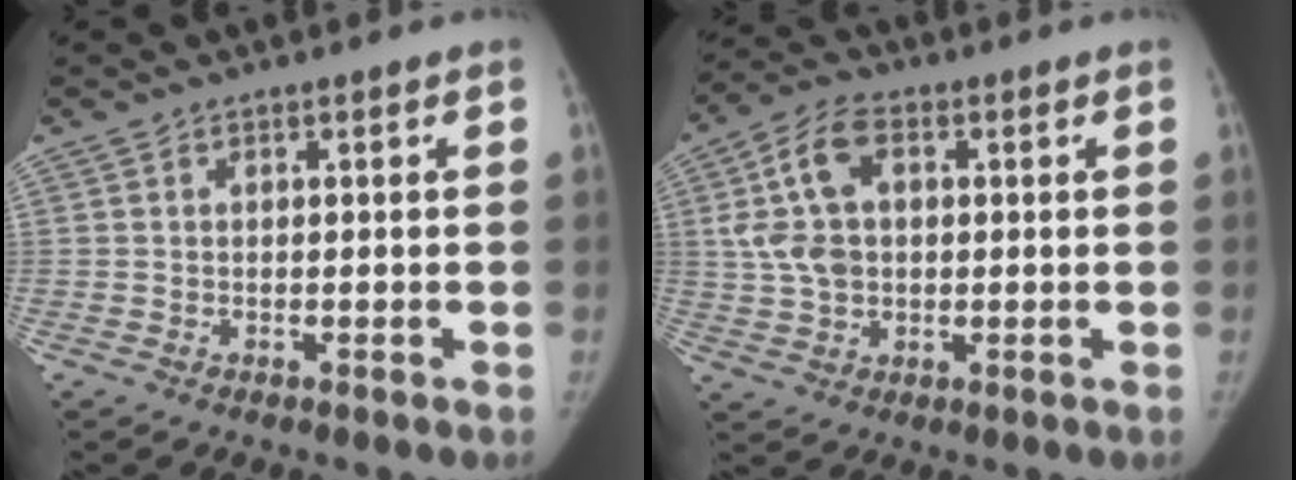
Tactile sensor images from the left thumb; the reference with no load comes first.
{"total": 10.5, "force": [2.1, 6.9, 7.6], "torque": [-0.140, 0.013, 0.040]}